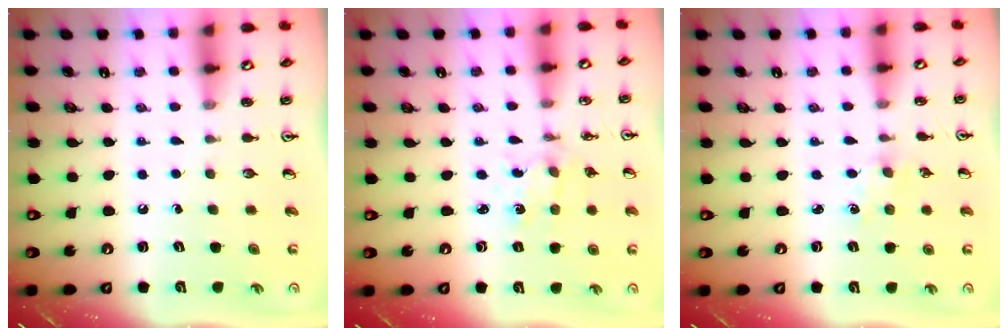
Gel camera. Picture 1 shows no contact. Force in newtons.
{"total": 1.2, "press": 1.2, "slide": 0.1}
{"total": 1.6, "press": 1.6, "slide": 0.3}